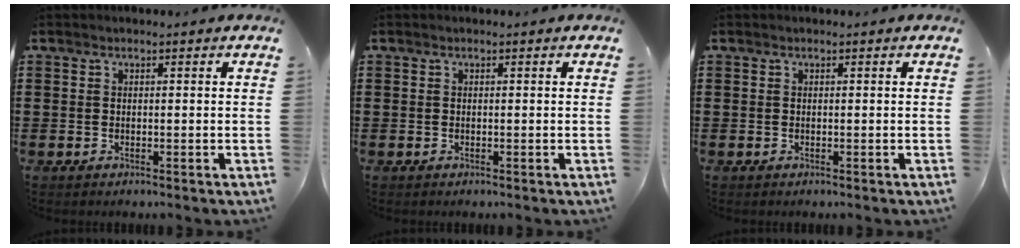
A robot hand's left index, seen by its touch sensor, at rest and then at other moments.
{"total": 0.0}
{"total": 0.0}